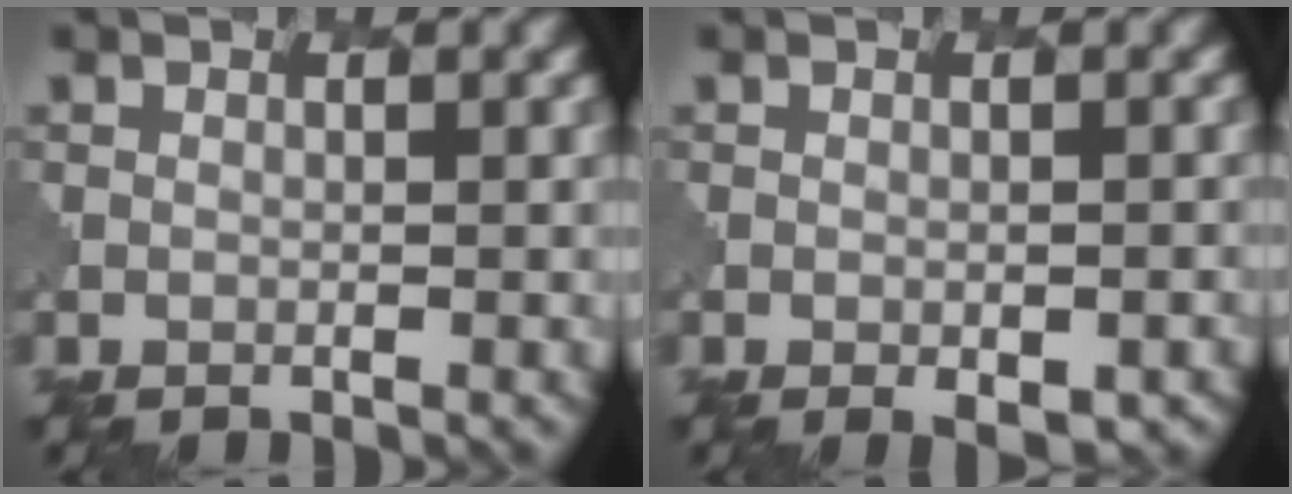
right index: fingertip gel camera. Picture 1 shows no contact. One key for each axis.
{"total": 2.0, "fx": -1.0, "fy": 0.8, "fz": 1.6, "tx": -0.019, "ty": 0.000, "tz": -0.001}